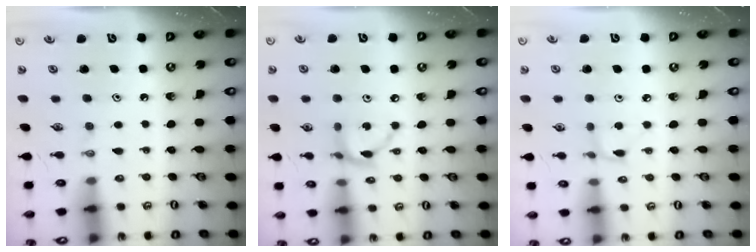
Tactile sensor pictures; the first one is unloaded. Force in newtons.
{"total": 7.3, "press": 7.3, "slide": 0.3}
{"total": 1.7, "press": 1.7, "slide": 0.0}